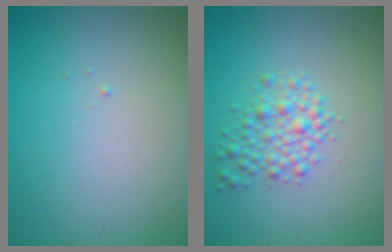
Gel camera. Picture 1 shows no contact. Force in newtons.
{"total": 2.8, "press": 2.8, "slide": 0.1}